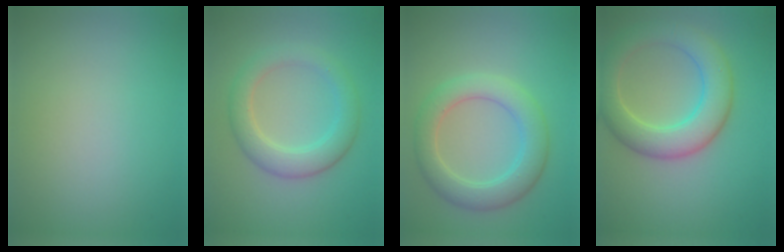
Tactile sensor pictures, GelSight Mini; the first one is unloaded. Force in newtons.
{"total": 4.2, "press": 4.2, "slide": 0.4}
{"total": 4.8, "press": 4.7, "slide": 0.3}
{"total": 6.3, "press": 6.3, "slide": 0.3}